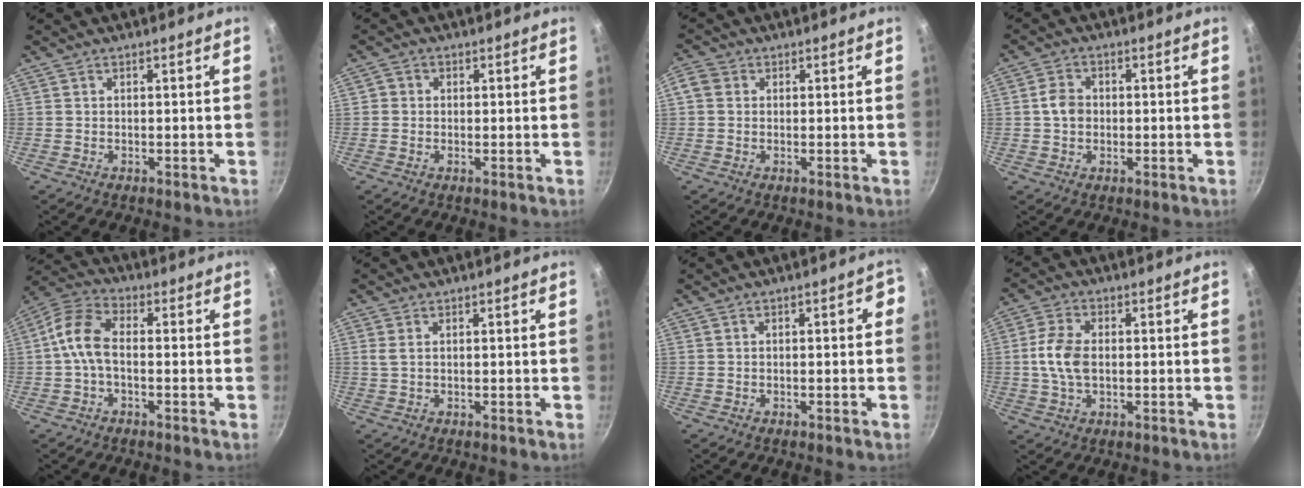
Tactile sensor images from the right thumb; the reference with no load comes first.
{"total": 1.7, "force": [0.0, 1.6, 0.5], "torque": [-0.001, 0.001, -0.005]}
{"total": 3.1, "force": [0.5, 2.8, 1.3], "torque": [-0.021, 0.004, -0.002]}
{"total": 4.3, "force": [0.0, 3.5, 2.5], "torque": [-0.032, 0.011, -0.007]}
{"total": 7.2, "force": [-1.0, 4.0, 5.9], "torque": [-0.123, 0.032, -0.035]}
{"total": 1.5, "force": [0.5, 0.7, 1.2], "torque": [-0.030, 0.001, 0.011]}
{"total": 2.2, "force": [-0.1, 1.0, 2.0], "torque": [-0.018, 0.015, -0.001]}
{"total": 7.3, "force": [0.0, 4.5, 5.7], "torque": [-0.114, 0.012, -0.004]}